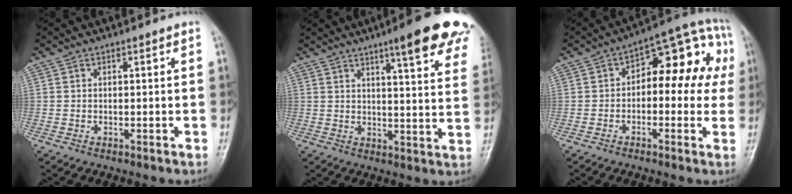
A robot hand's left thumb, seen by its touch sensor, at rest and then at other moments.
{"total": 17.8, "force": [11.5, 3.3, 13.2], "torque": [-0.143, -0.041, 0.133]}
{"total": 15.3, "force": [1.5, 8.4, 12.7], "torque": [-0.110, 0.052, 0.011]}